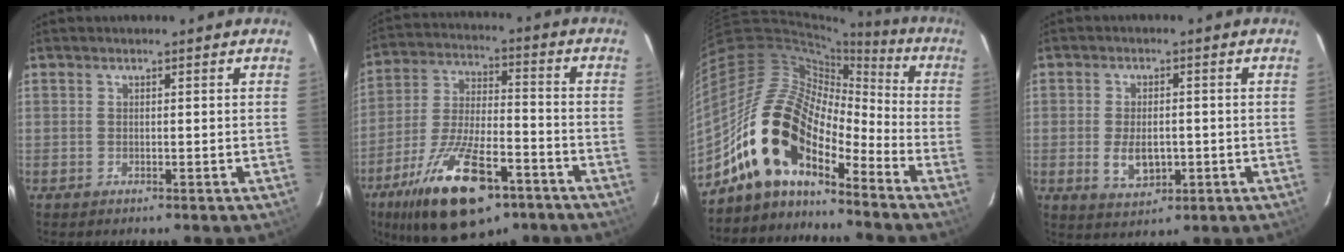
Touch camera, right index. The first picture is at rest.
{"total": 21.5, "force": [-12.7, 8.5, 15.1], "torque": [-0.287, -0.026, -0.205]}
{"total": 16.7, "force": [-11.6, 7.0, 9.8], "torque": [-0.173, 0.004, -0.237]}
{"total": 6.4, "force": [-1.3, 3.8, 4.9], "torque": [-0.098, -0.009, -0.015]}